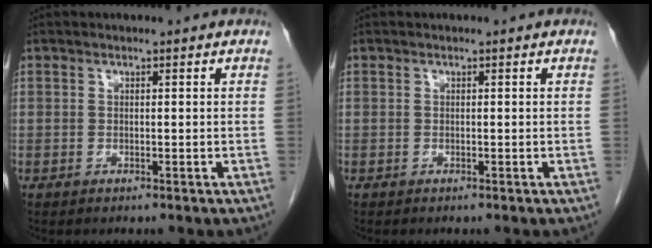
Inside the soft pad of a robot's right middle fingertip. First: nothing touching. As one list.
[{"total": 0.0}]